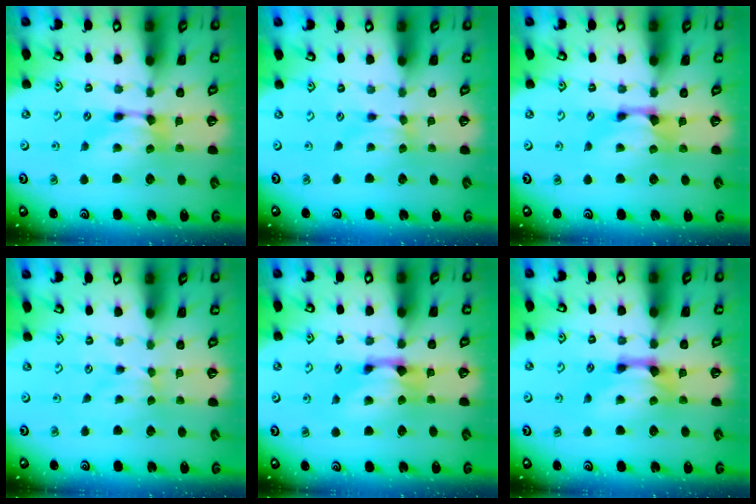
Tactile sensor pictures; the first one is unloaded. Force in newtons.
{"total": 1.8, "press": 1.7, "slide": 0.6}
{"total": 0.6, "press": 0.1, "slide": 0.6}
{"total": 1.7, "press": 1.6, "slide": 0.5}
{"total": 1.2, "press": 0.4, "slide": 1.1}
{"total": 1.9, "press": 1.3, "slide": 1.4}